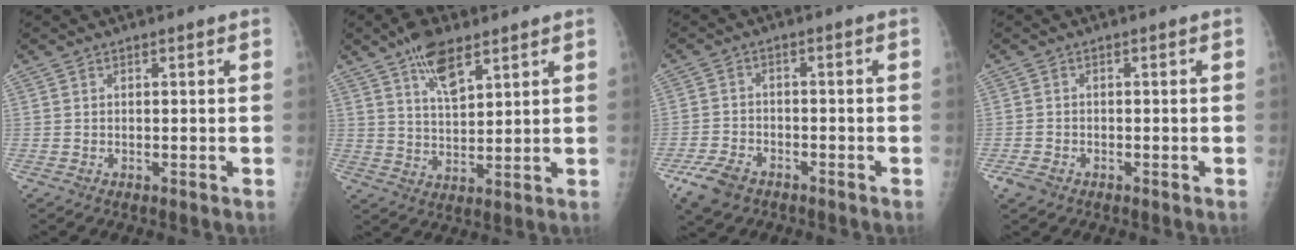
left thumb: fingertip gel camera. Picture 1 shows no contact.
{"total": 8.7, "force": [5.4, 3.6, 5.9], "torque": [-0.088, -0.025, 0.098]}
{"total": 6.8, "force": [-4.3, 4.1, 3.3], "torque": [-0.071, 0.013, -0.077]}
{"total": 2.5, "force": [-1.5, 1.7, 1.1], "torque": [-0.021, 0.004, -0.026]}